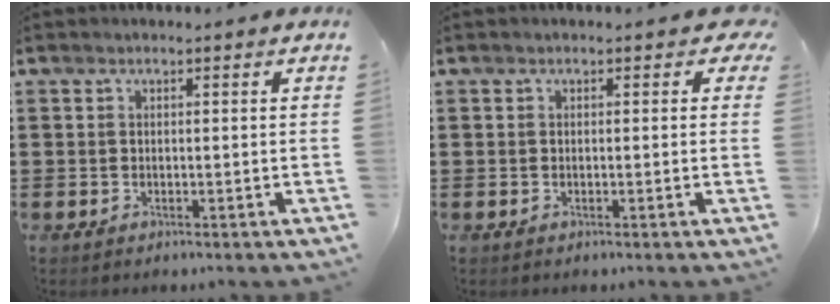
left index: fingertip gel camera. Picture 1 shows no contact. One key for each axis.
{"total": 0.9, "fx": 0.1, "fy": 0.6, "fz": 0.6, "tx": -0.007, "ty": 0.001, "tz": -0.002}